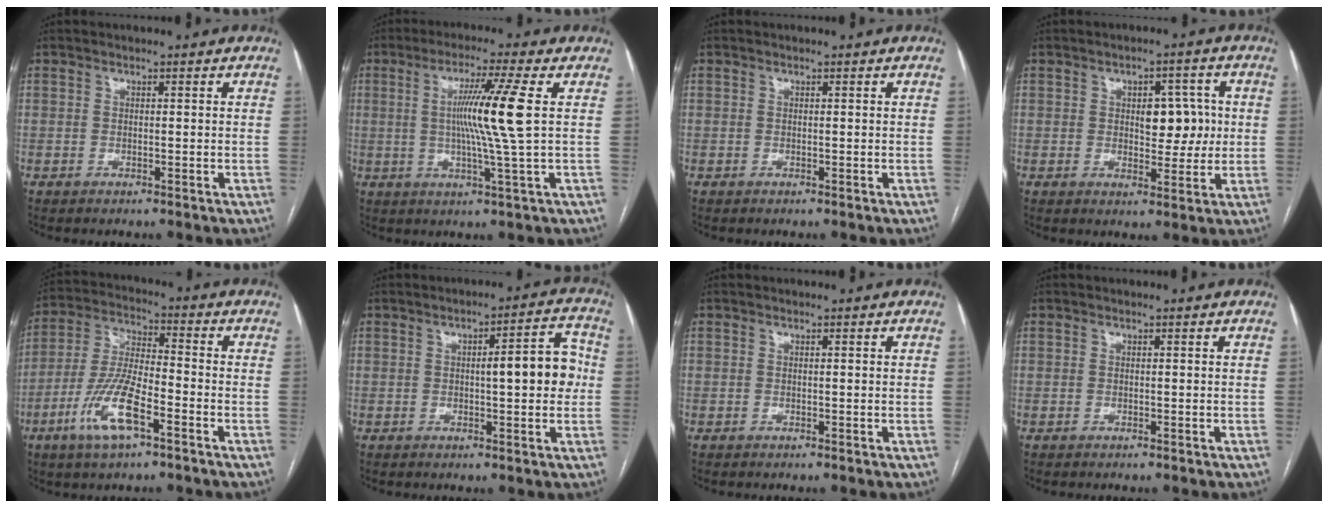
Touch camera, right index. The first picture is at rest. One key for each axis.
{"total": 9.6, "fx": 1.2, "fy": -2.0, "fz": 9.3, "tx": -0.171, "ty": -0.002, "tz": 0.026}
{"total": 0.0}
{"total": 6.1, "fx": 0.8, "fy": 3.3, "fz": 5.1, "tx": -0.060, "ty": 0.013, "tz": 0.016}
{"total": 11.2, "fx": -5.3, "fy": 2.4, "fz": 9.6, "tx": -0.201, "ty": -0.006, "tz": -0.101}
{"total": 7.8, "fx": 0.3, "fy": 1.7, "fz": 7.6, "tx": -0.100, "ty": 0.023, "tz": 0.003}
{"total": 0.0}
{"total": 0.0}